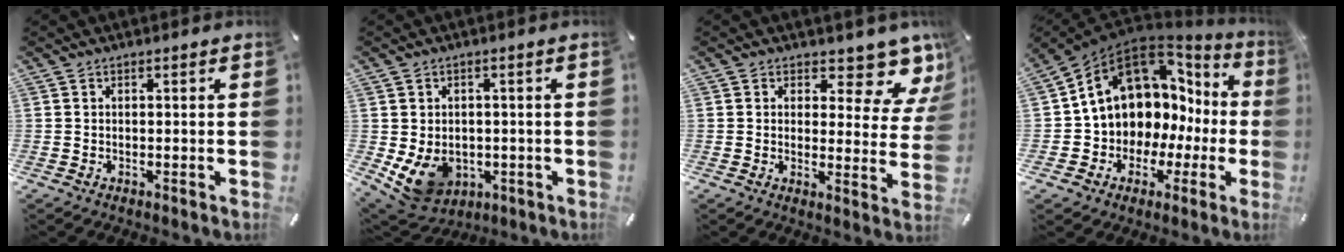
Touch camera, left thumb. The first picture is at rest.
{"total": 8.8, "force": [-1.7, 7.5, 4.4], "torque": [-0.094, -0.006, -0.029]}
{"total": 9.8, "force": [7.0, 4.2, 5.3], "torque": [-0.053, -0.067, 0.117]}
{"total": 12.1, "force": [5.3, 9.5, 5.2], "torque": [-0.101, -0.053, 0.100]}